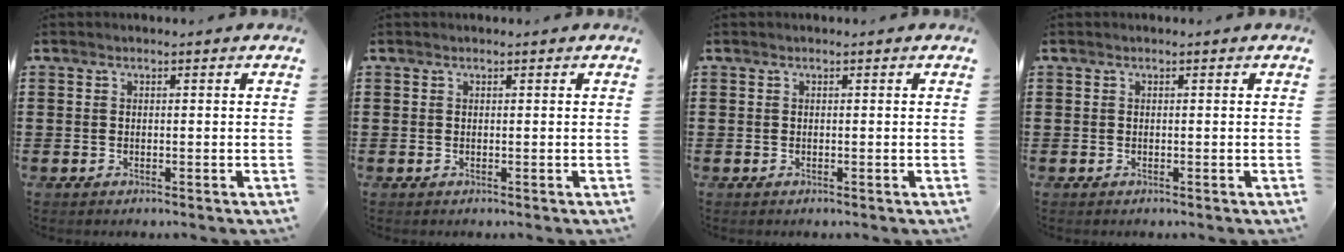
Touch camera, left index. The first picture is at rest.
{"total": 0.0}
{"total": 0.0}
{"total": 0.0}